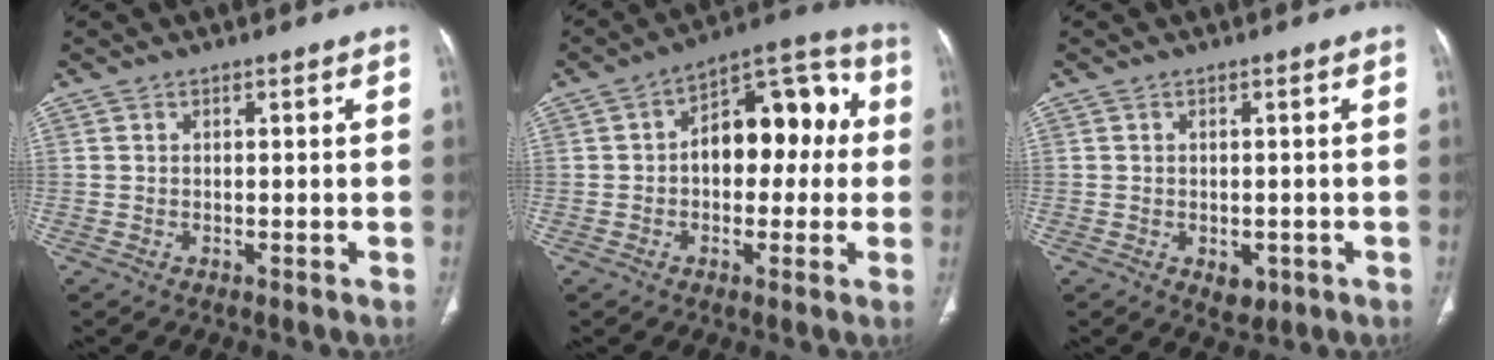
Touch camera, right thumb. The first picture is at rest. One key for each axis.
{"total": 12.0, "fx": 1.2, "fy": 7.1, "fz": 9.6, "tx": -0.099, "ty": 0.038, "tz": 0.011}
{"total": 3.3, "fx": -1.2, "fy": 2.2, "fz": 2.2, "tx": -0.016, "ty": 0.001, "tz": -0.006}